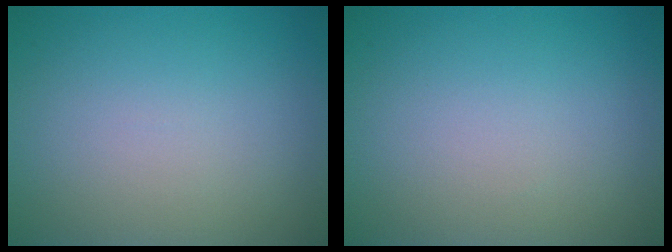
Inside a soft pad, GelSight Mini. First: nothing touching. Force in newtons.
{"total": 0.0}